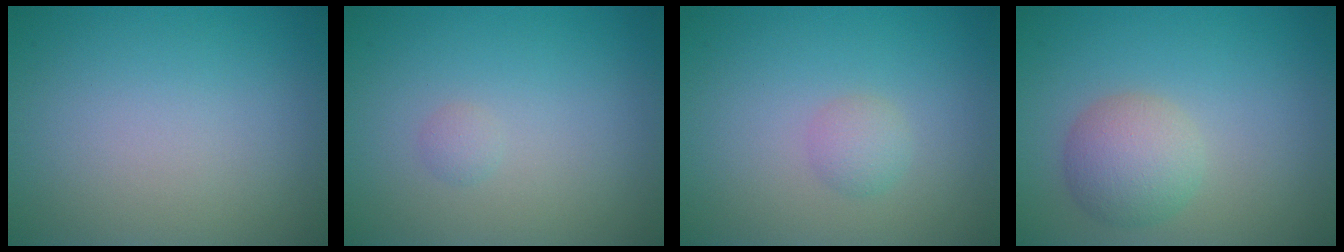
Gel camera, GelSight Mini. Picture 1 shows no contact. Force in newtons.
{"total": 0.6, "press": 0.6, "slide": 0.0}
{"total": 1.4, "press": 1.4, "slide": 0.1}
{"total": 3.7, "press": 3.7, "slide": 0.1}